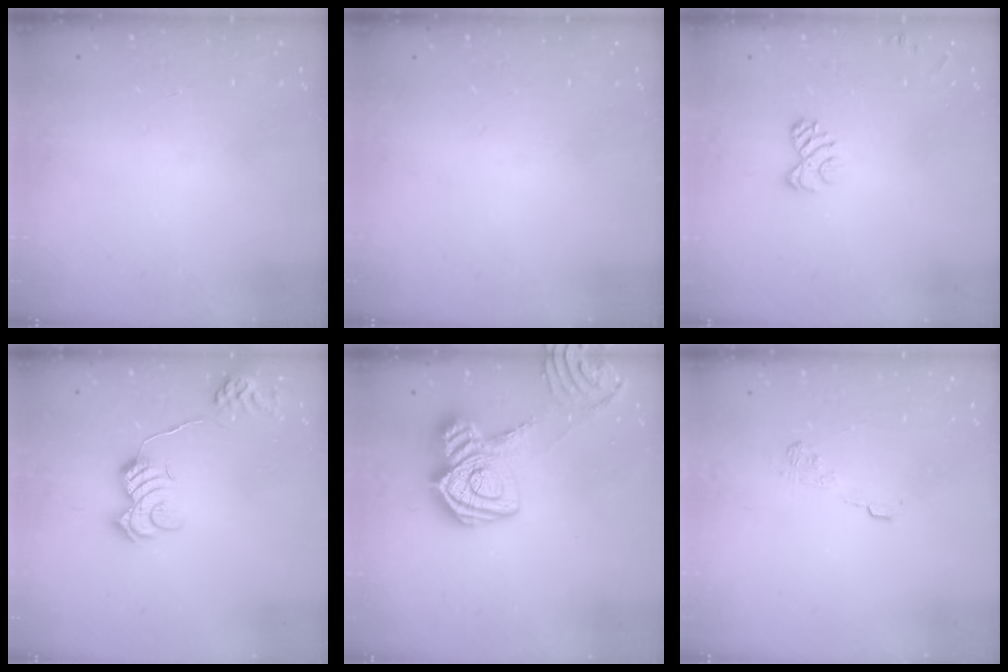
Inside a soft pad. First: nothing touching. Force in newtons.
{"total": 0.0}
{"total": 6.1, "press": 5.9, "slide": 1.4}
{"total": 13.0, "press": 13.0, "slide": 0.4}
{"total": 17.8, "press": 17.8, "slide": 1.2}
{"total": 8.7, "press": 8.6, "slide": 1.3}